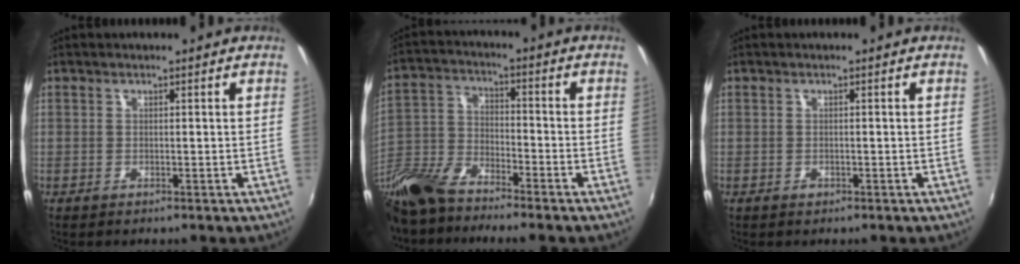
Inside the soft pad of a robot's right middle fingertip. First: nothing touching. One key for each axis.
{"total": 14.5, "fx": -11.5, "fy": 4.4, "fz": 7.7, "tx": -0.182, "ty": -0.016, "tz": -0.232}
{"total": 0.9, "fx": -0.6, "fy": 0.7, "fz": 0.3, "tx": -0.004, "ty": -0.003, "tz": -0.009}